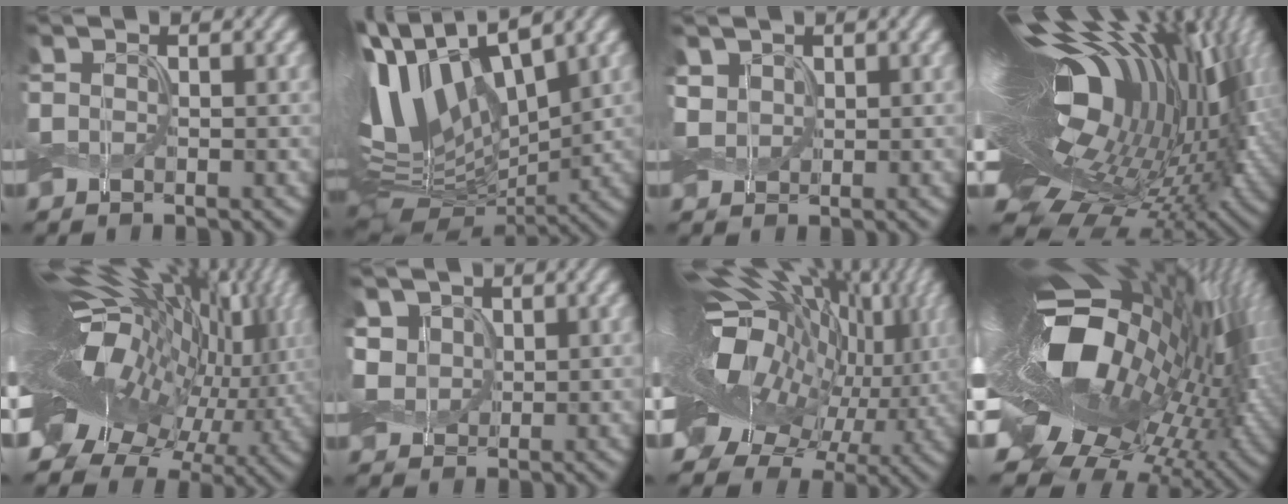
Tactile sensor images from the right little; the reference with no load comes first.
{"total": 12.8, "force": [3.9, 6.6, 10.3], "torque": [-0.228, 0.015, 0.064]}
{"total": 2.2, "force": [0.9, 1.7, 1.0], "torque": [-0.028, 0.004, 0.012]}
{"total": 21.4, "force": [2.6, 9.7, 18.9], "torque": [-0.305, -0.008, 0.019]}
{"total": 19.6, "force": [0.8, 10.4, 16.5], "torque": [-0.283, -0.008, 0.012]}
{"total": 3.1, "force": [0.8, 2.6, 1.4], "torque": [-0.037, 0.006, 0.005]}
{"total": 18.1, "force": [2.9, 11.1, 14.0], "torque": [-0.224, 0.006, 0.060]}
{"total": 22.0, "force": [0.6, 12.3, 18.2], "torque": [-0.301, -0.015, -0.016]}